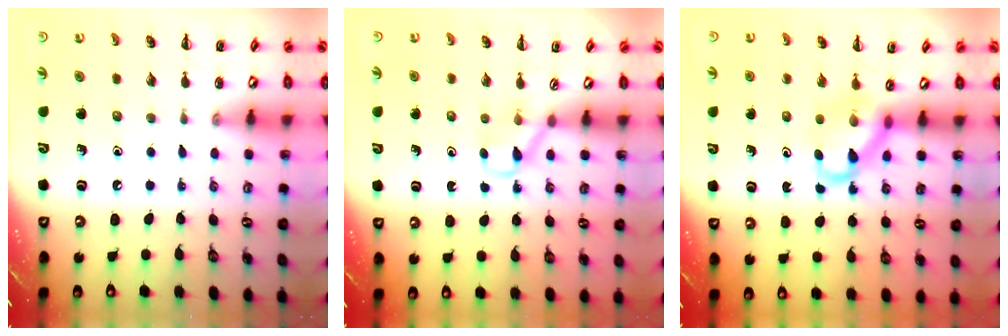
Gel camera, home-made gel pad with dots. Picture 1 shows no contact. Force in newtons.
{"total": 2.6, "press": 2.4, "slide": 0.9}
{"total": 4.6, "press": 4.6, "slide": 0.6}